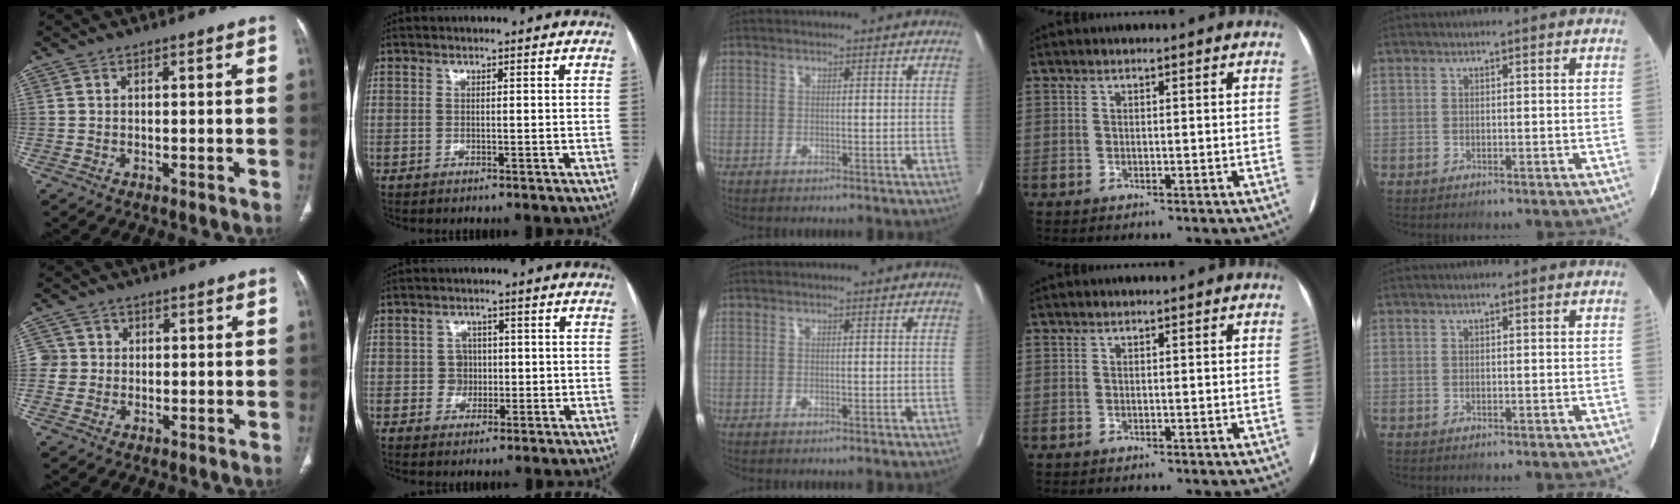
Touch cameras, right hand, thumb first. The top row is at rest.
{"thumb": {"total": 3.6, "force": [0.3, 3.5, 0.2], "torque": [0.025, 0.008, 0.004]}, "index": {"total": 3.1, "force": [0.0, 3.1, 0.5], "torque": [0.001, 0.011, 0.004]}}